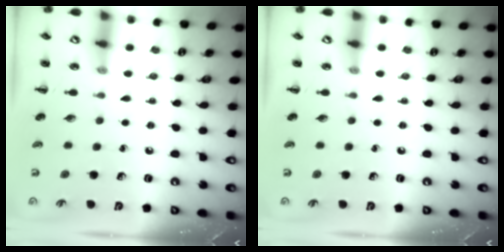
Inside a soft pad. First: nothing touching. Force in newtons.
{"total": 0.0}